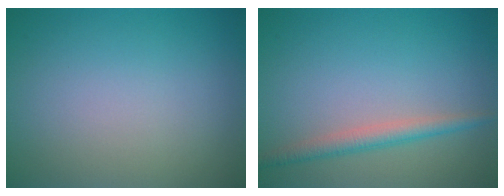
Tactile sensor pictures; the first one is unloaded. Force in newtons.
{"total": 2.4, "press": 2.4, "slide": 0.0}